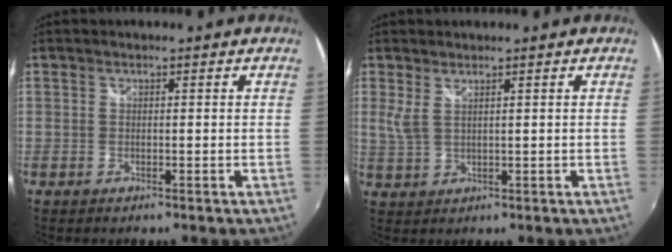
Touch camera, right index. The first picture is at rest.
{"total": 2.6, "force": [1.4, 0.7, 2.0], "torque": [-0.044, -0.004, 0.029]}